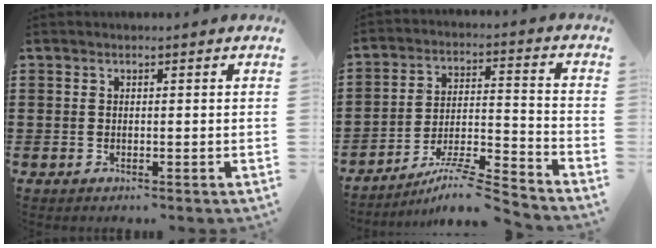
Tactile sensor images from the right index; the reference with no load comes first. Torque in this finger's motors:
{"motor_torque": [0.14, -0.18, 0.16, 0.04]}